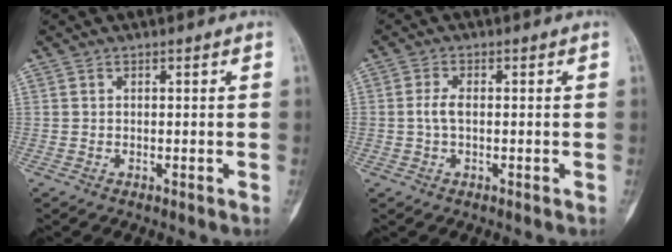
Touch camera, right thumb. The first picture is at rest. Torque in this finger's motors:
{"motor_torque": [0.03, 0.02, 0.18, 0.15, 0.01]}